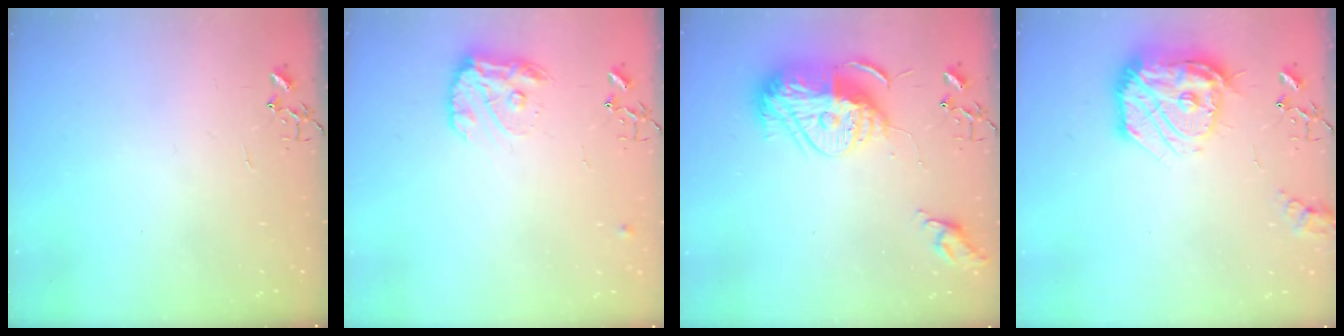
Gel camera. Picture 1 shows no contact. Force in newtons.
{"total": 12.1, "press": 12.1, "slide": 0.5}
{"total": 17.6, "press": 17.5, "slide": 1.8}
{"total": 19.7, "press": 19.6, "slide": 1.8}